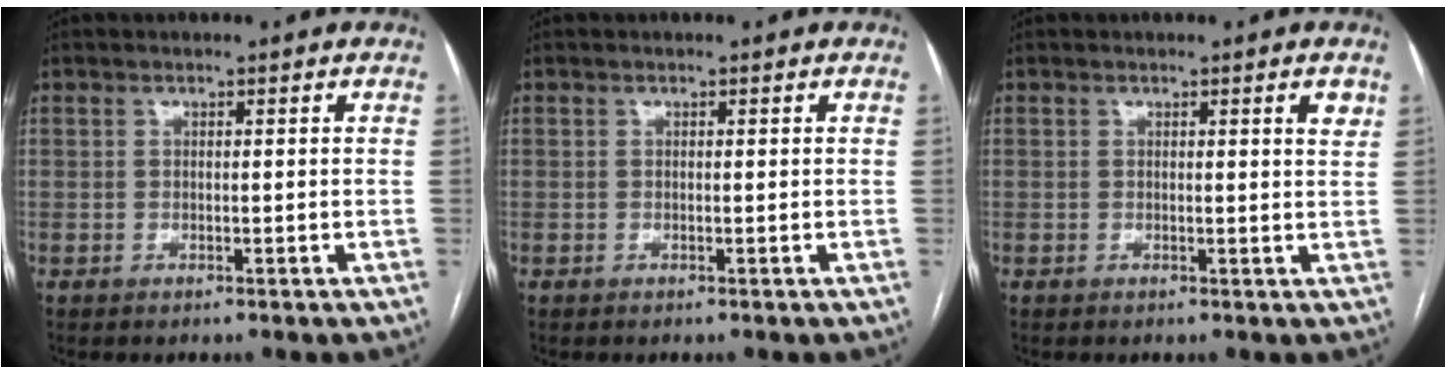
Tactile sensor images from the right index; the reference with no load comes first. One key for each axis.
{"total": 0.0}
{"total": 2.2, "fx": 1.2, "fy": 0.1, "fz": 1.8, "tx": -0.022, "ty": -0.004, "tz": 0.014}